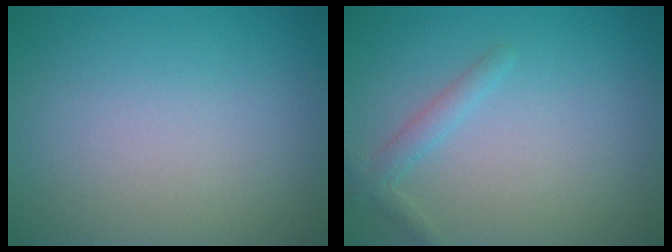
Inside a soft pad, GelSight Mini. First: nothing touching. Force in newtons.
{"total": 1.6, "press": 1.6, "slide": 0.1}